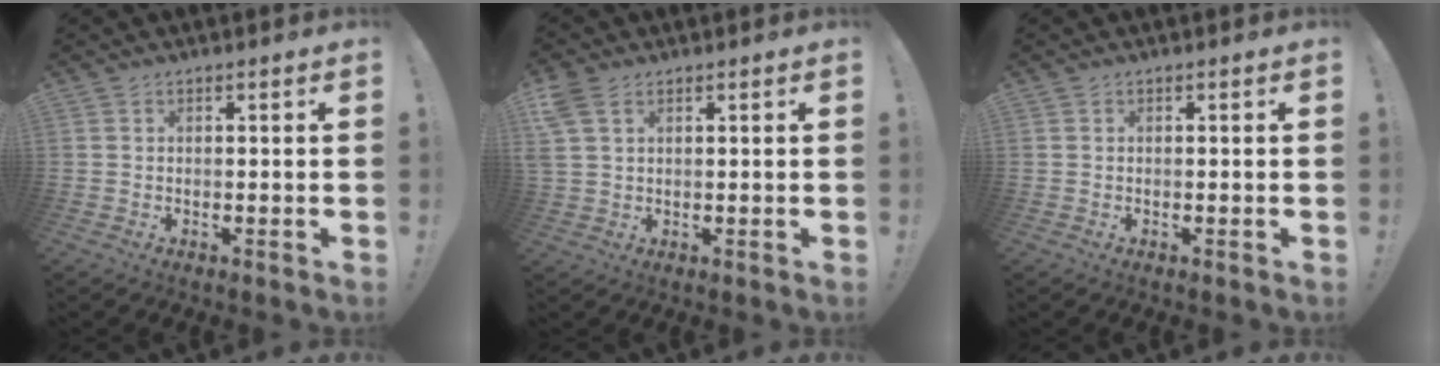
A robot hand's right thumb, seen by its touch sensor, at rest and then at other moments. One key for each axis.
{"total": 5.9, "fx": 3.0, "fy": 3.6, "fz": 3.5, "tx": -0.071, "ty": -0.004, "tz": 0.060}
{"total": 0.0}